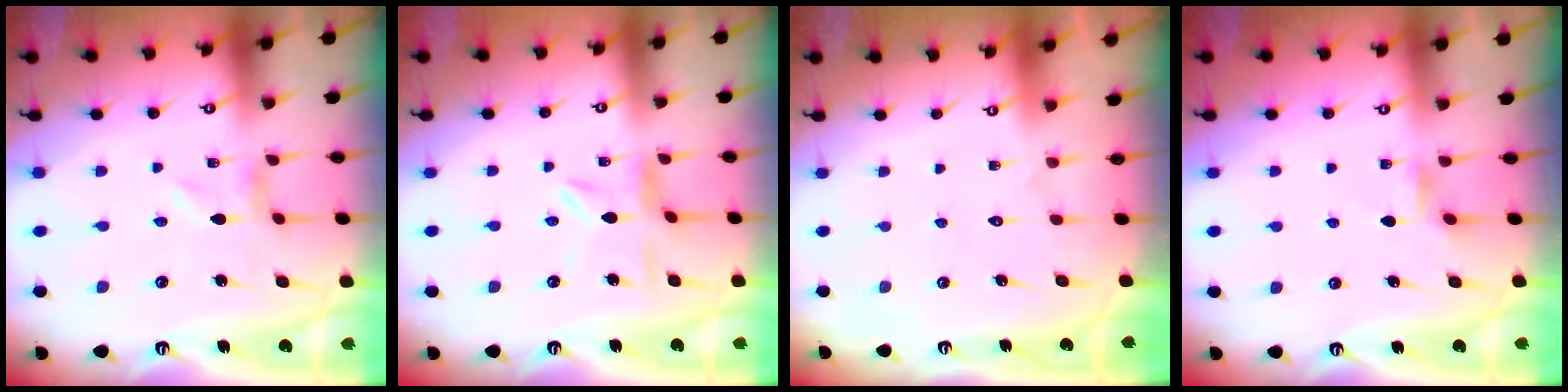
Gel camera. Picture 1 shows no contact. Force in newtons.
{"total": 4.5, "press": 4.4, "slide": 0.4}
{"total": 1.5, "press": 1.5, "slide": 0.1}
{"total": 2.4, "press": 2.3, "slide": 0.5}